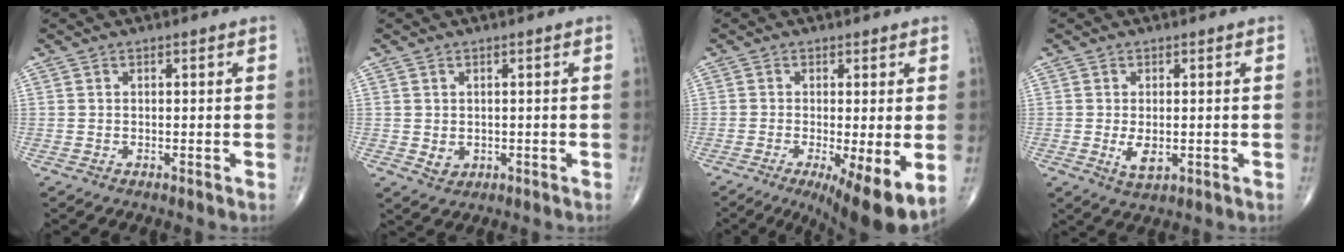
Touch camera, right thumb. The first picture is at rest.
{"total": 2.2, "force": [-0.1, 1.9, 1.1], "torque": [-0.010, -0.001, 0.007]}
{"total": 11.2, "force": [-3.3, 2.9, 10.4], "torque": [-0.160, -0.024, -0.045]}
{"total": 3.7, "force": [-0.5, 1.8, 3.2], "torque": [-0.056, -0.009, -0.005]}